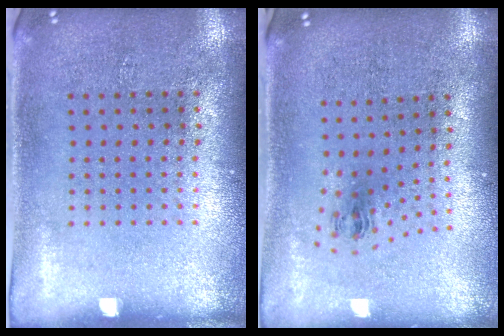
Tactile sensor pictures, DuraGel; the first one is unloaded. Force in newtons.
{"total": 1.0, "press": 0.4, "slide": 0.9}